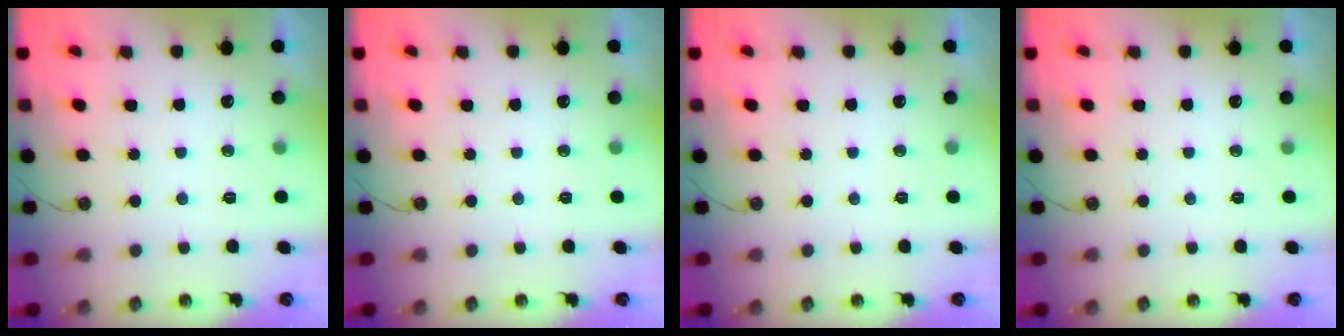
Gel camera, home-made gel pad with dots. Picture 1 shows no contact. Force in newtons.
{"total": 0.0}
{"total": 0.0}
{"total": 0.0}